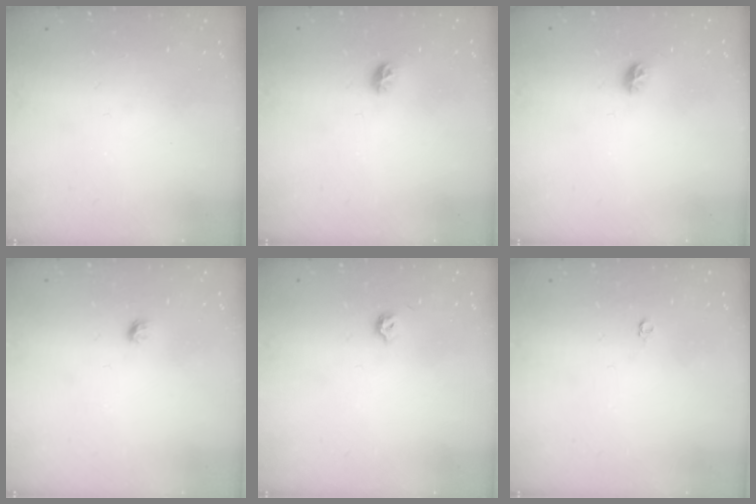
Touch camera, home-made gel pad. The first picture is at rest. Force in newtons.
{"total": 5.4, "press": 5.2, "slide": 1.4}
{"total": 5.4, "press": 5.2, "slide": 1.4}
{"total": 4.2, "press": 4.1, "slide": 1.0}
{"total": 3.4, "press": 3.3, "slide": 0.5}
{"total": 3.3, "press": 3.3, "slide": 0.3}